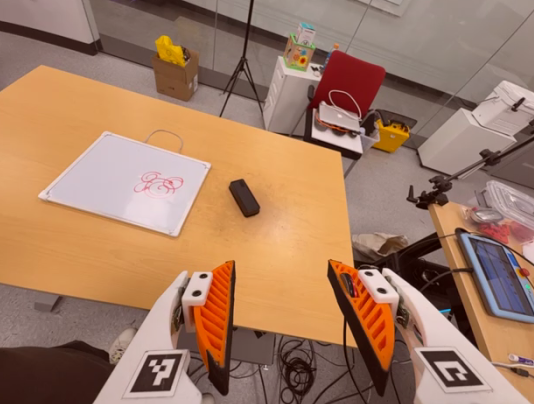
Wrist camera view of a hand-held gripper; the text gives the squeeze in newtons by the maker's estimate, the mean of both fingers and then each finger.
{"total": 0.0}